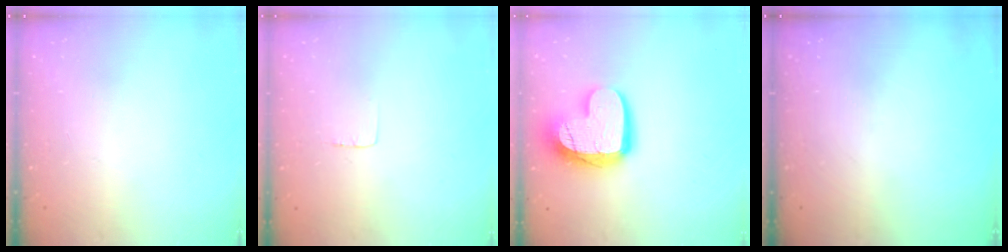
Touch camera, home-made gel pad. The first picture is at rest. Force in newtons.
{"total": 2.3, "press": 2.3, "slide": 0.1}
{"total": 17.3, "press": 17.3, "slide": 1.7}
{"total": 0.0}